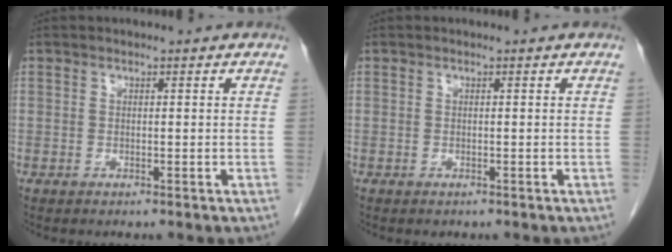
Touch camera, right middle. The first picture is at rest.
{"total": 0.0}